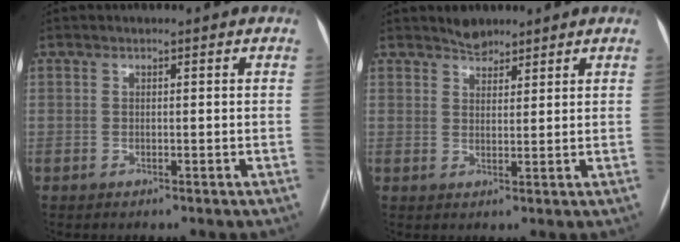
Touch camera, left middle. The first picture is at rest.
{"total": 2.7, "force": [2.5, 1.1, 0.4], "torque": [-0.008, 0.004, 0.040]}